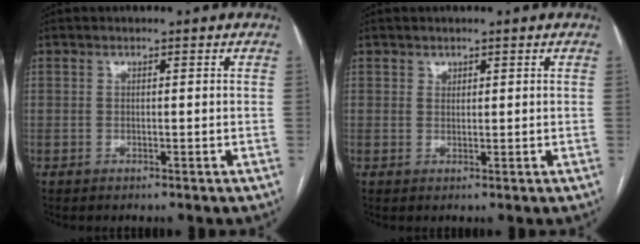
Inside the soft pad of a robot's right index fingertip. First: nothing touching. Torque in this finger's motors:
{"motor_torque": [-0.08, 0.02, 0.00, 0.00]}